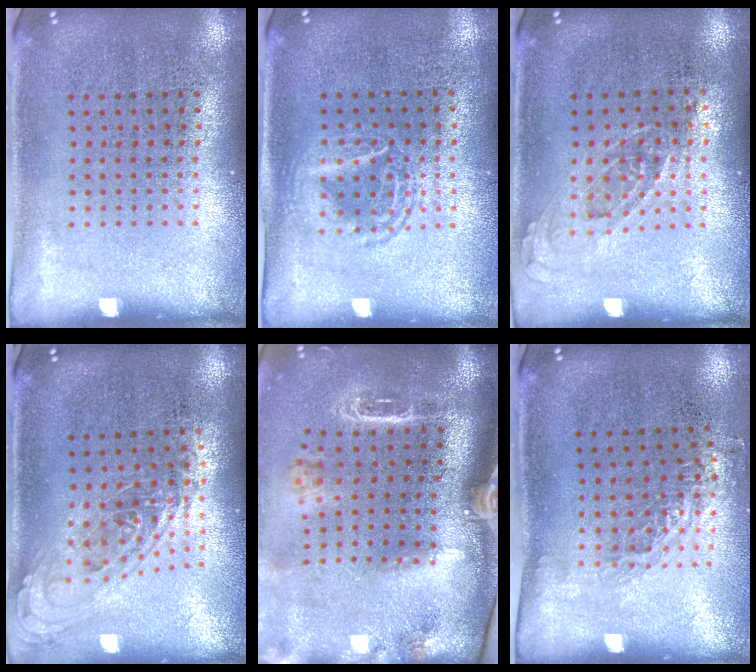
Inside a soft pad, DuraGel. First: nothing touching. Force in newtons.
{"total": 1.3, "press": 1.2, "slide": 0.5}
{"total": 0.7, "press": 0.7, "slide": 0.3}
{"total": 1.0, "press": 1.0, "slide": 0.3}
{"total": 2.6, "press": 2.0, "slide": 1.7}
{"total": 0.8, "press": 0.8, "slide": 0.3}